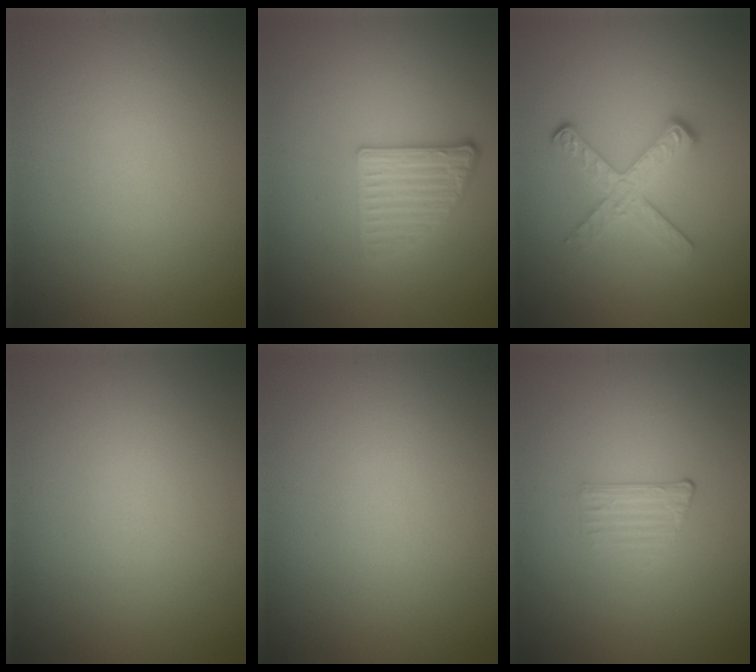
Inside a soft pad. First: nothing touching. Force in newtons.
{"total": 2.6, "press": 2.3, "slide": 1.3}
{"total": 3.4, "press": 2.4, "slide": 2.4}
{"total": 0.0}
{"total": 0.0}
{"total": 1.0, "press": 0.3, "slide": 1.0}